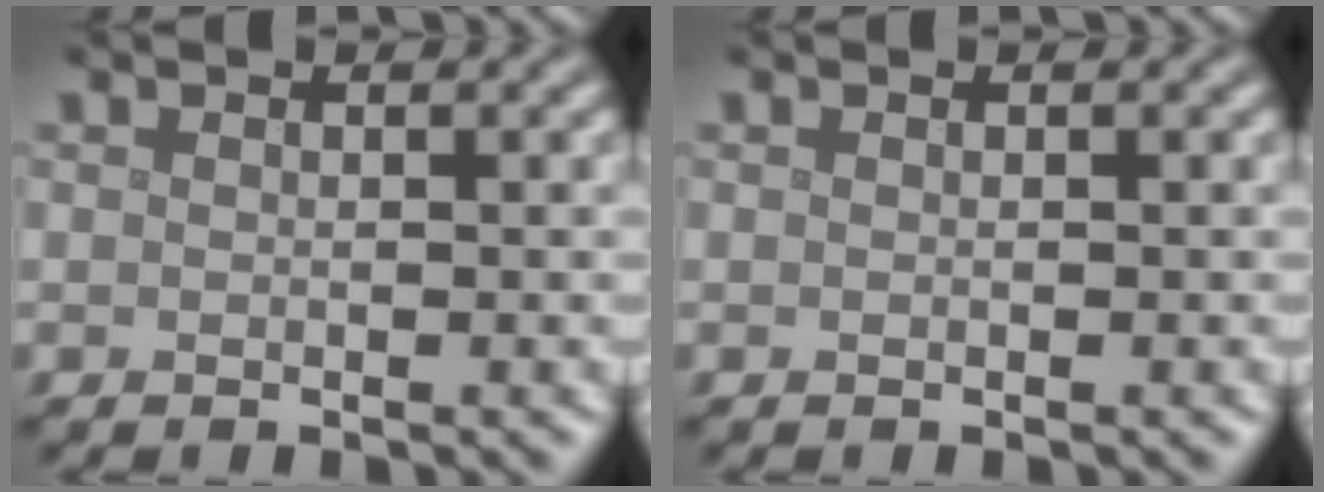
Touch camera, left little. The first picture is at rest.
{"total": 0.0}